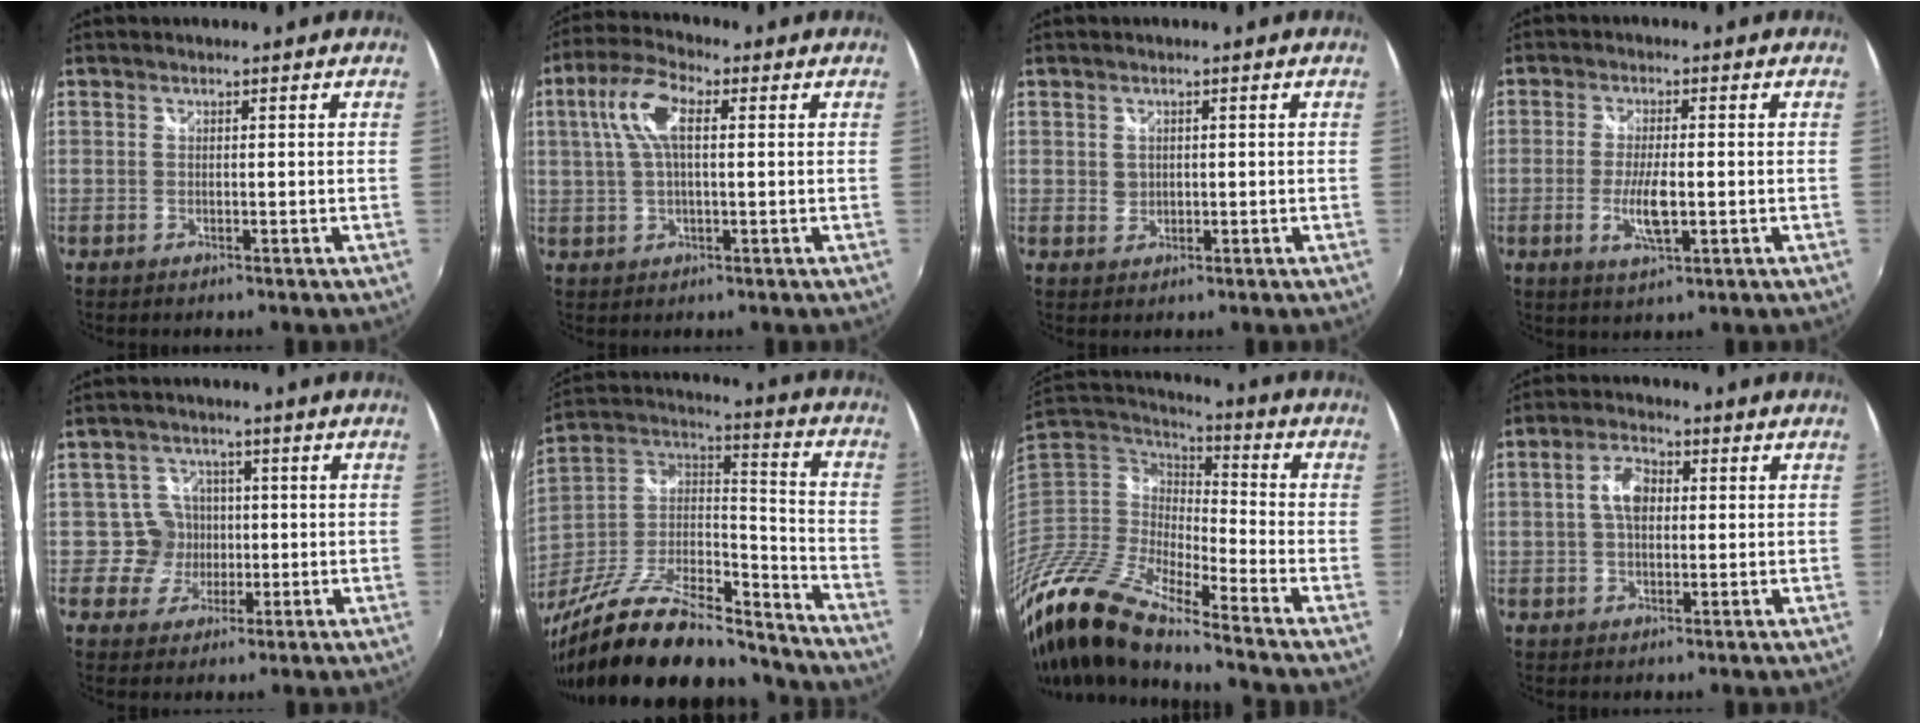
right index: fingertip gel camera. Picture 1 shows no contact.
{"total": 8.2, "force": [1.9, 3.2, 7.3], "torque": [-0.152, 0.020, 0.035]}
{"total": 1.7, "force": [0.6, 1.5, 0.6], "torque": [-0.006, 0.002, 0.011]}
{"total": 5.9, "force": [-1.4, 1.5, 5.5], "torque": [-0.111, -0.009, -0.025]}
{"total": 5.1, "force": [-0.7, 5.1, -0.4], "torque": [0.014, 0.012, -0.016]}
{"total": 30.3, "force": [-22.8, 11.1, 16.6], "torque": [-0.307, 0.005, -0.355]}
{"total": 19.3, "force": [-14.6, 3.9, 11.9], "torque": [-0.235, -0.035, -0.299]}
{"total": 5.5, "force": [0.5, 3.3, 4.3], "torque": [-0.081, 0.016, 0.010]}